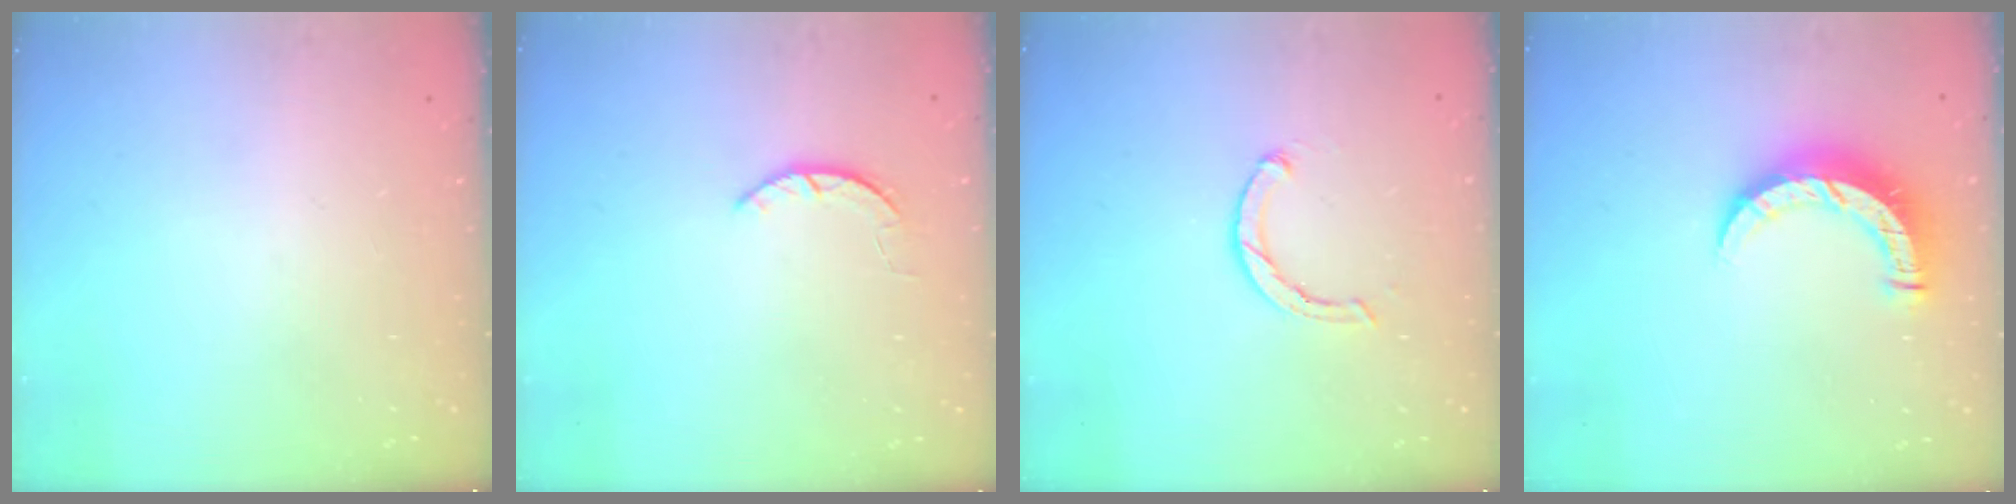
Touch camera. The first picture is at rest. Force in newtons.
{"total": 1.6, "press": 1.6, "slide": 0.3}
{"total": 3.1, "press": 3.0, "slide": 0.6}
{"total": 8.9, "press": 8.9, "slide": 0.8}